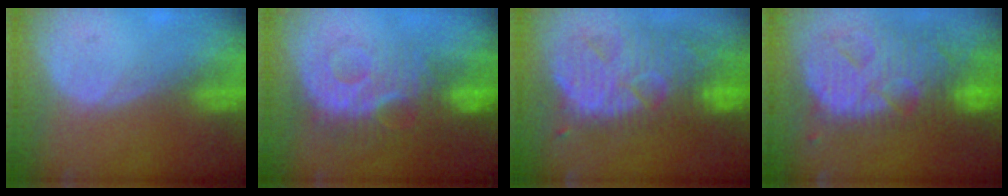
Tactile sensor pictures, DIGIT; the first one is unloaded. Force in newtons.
{"total": 9.3, "press": 9.0, "slide": 2.2}
{"total": 12.5, "press": 11.0, "slide": 6.0}
{"total": 13.9, "press": 11.7, "slide": 7.4}